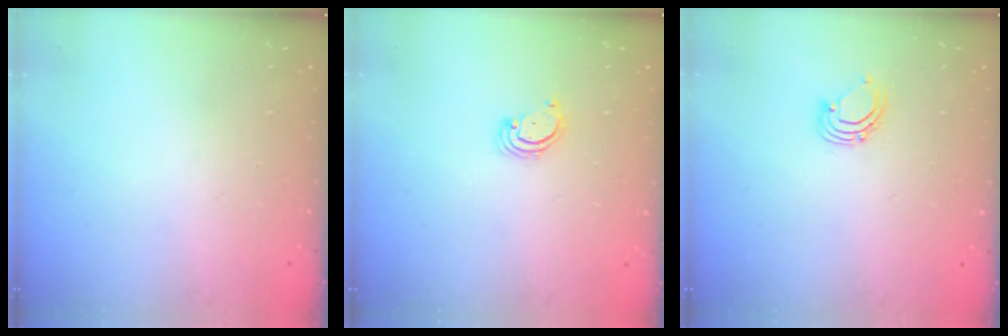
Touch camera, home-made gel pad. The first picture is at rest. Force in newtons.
{"total": 2.3, "press": 2.3, "slide": 0.2}
{"total": 2.9, "press": 2.9, "slide": 0.2}